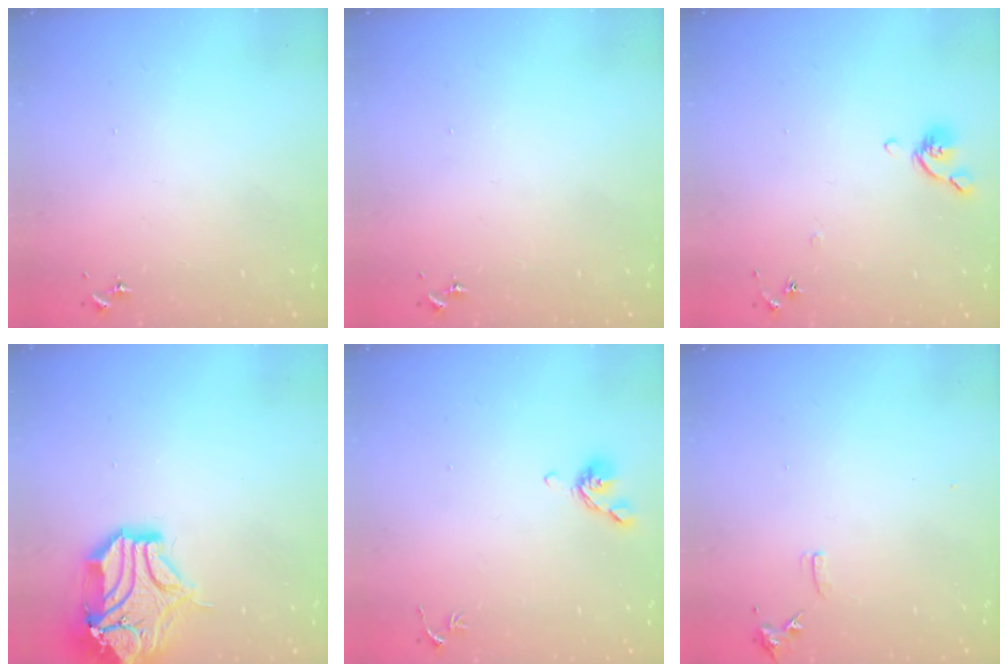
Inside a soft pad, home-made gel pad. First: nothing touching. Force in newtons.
{"total": 0.0}
{"total": 5.4, "press": 5.3, "slide": 1.1}
{"total": 16.8, "press": 16.6, "slide": 2.4}
{"total": 7.2, "press": 7.1, "slide": 1.2}
{"total": 6.8, "press": 6.7, "slide": 0.9}